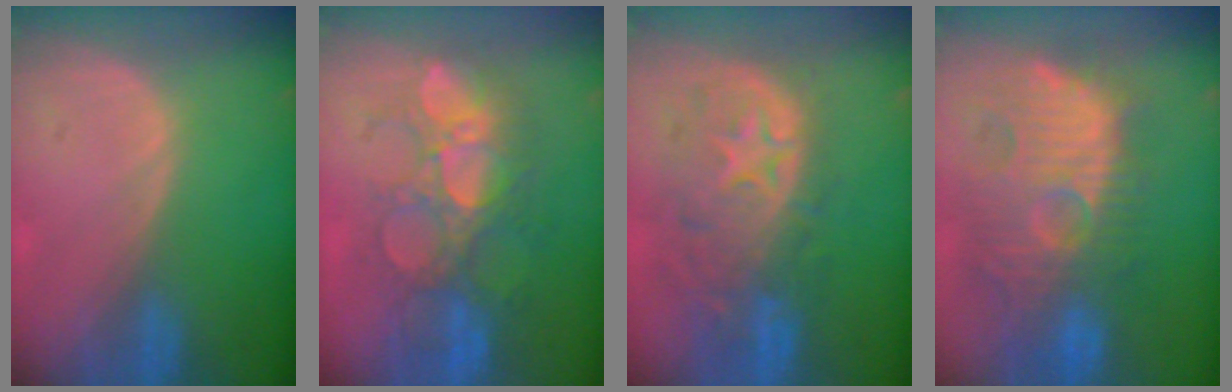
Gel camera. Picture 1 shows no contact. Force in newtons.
{"total": 9.8, "press": 9.2, "slide": 3.4}
{"total": 11.1, "press": 9.8, "slide": 5.2}
{"total": 12.8, "press": 12.2, "slide": 3.9}